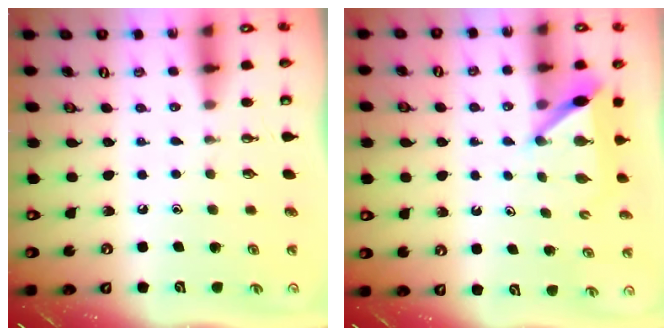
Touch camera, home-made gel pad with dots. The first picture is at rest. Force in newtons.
{"total": 6.0, "press": 6.0, "slide": 0.5}